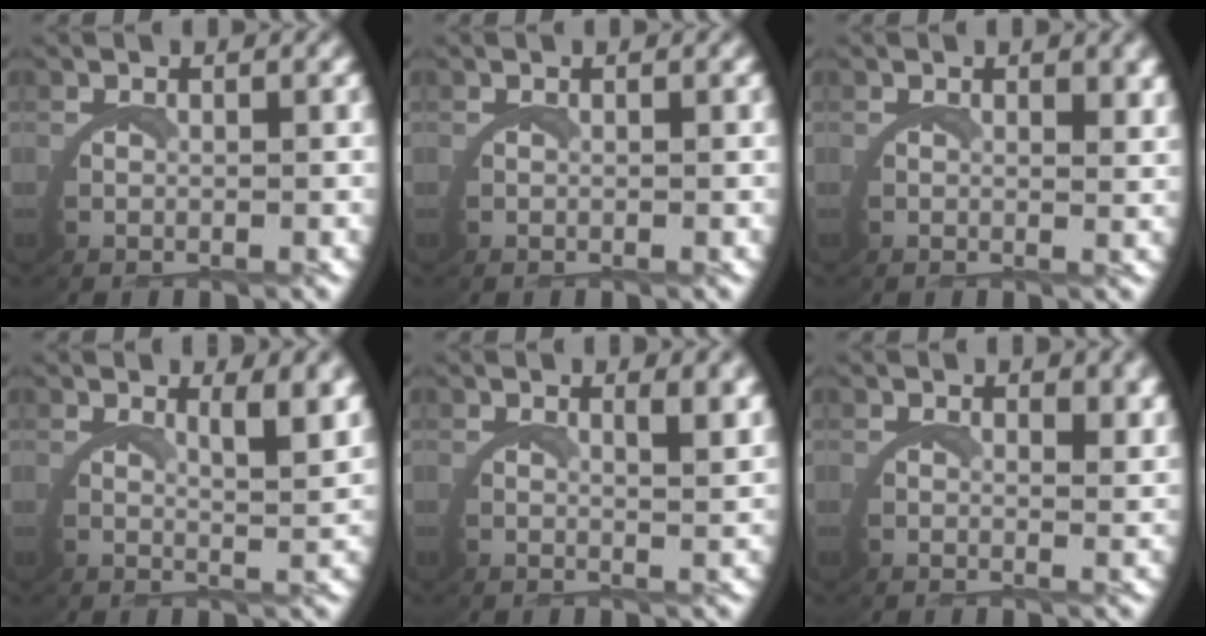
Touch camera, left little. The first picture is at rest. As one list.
[{"total": 0.0}, {"total": 1.3, "force": [1.1, 0.0, 0.5], "torque": [-0.014, -0.003, 0.015]}, {"total": 3.4, "force": [2.5, -0.2, 2.3], "torque": [-0.039, -0.012, 0.039]}, {"total": 2.3, "force": [1.9, -0.3, 1.3], "torque": [-0.025, -0.009, 0.030]}, {"total": 2.0, "force": [1.8, 0.0, 0.7], "torque": [-0.019, -0.008, 0.027]}]